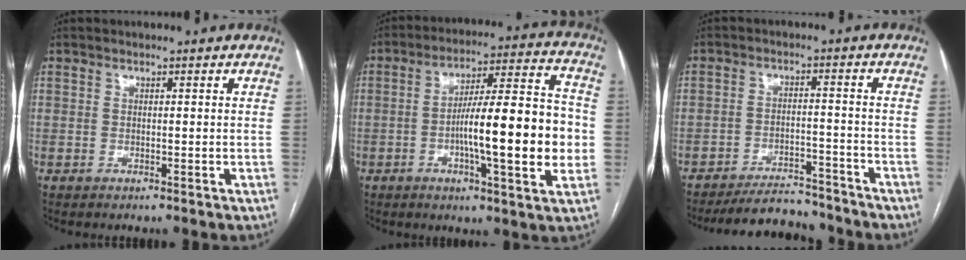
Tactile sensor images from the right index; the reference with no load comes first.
{"total": 17.5, "force": [-2.6, 2.2, 17.2], "torque": [-0.263, 0.014, -0.040]}
{"total": 9.7, "force": [-9.2, 2.3, 1.8], "torque": [-0.019, 0.003, -0.139]}